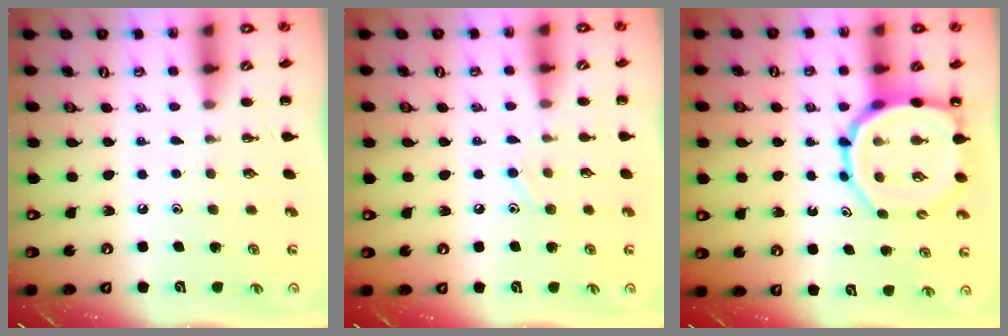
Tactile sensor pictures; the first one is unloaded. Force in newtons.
{"total": 8.3, "press": 7.9, "slide": 2.7}
{"total": 11.3, "press": 10.8, "slide": 3.0}